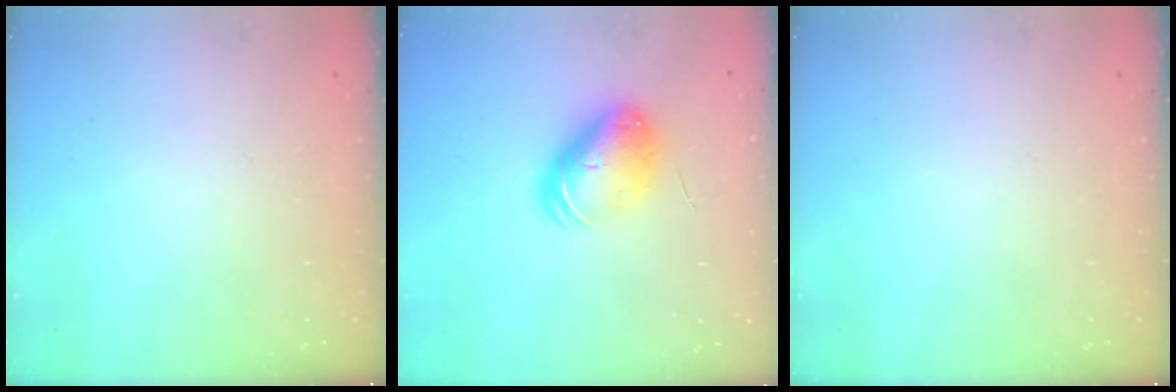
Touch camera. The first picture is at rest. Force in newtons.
{"total": 8.8, "press": 8.6, "slide": 1.4}
{"total": 0.0}